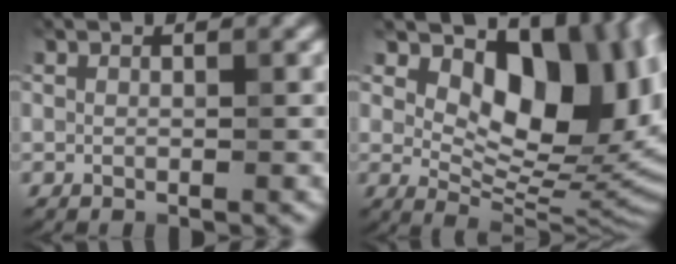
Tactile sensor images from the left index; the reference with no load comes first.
{"total": 14.6, "force": [5.7, 7.9, 10.9], "torque": [-0.122, 0.006, 0.093]}